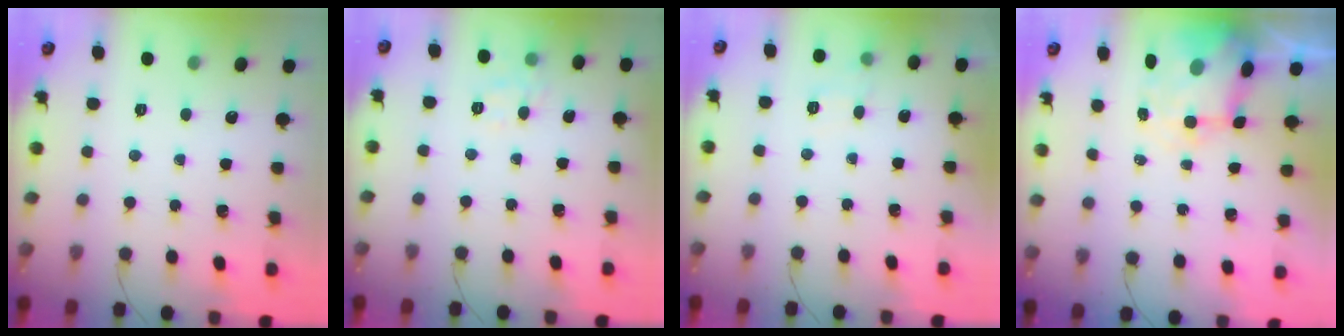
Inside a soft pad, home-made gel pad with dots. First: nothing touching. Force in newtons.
{"total": 7.6, "press": 7.5, "slide": 1.5}
{"total": 4.6, "press": 4.2, "slide": 1.9}
{"total": 7.8, "press": 7.4, "slide": 2.2}